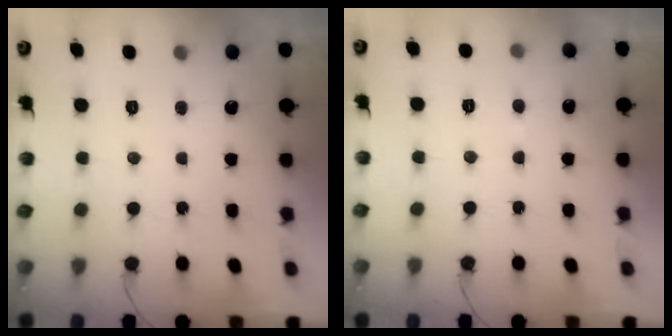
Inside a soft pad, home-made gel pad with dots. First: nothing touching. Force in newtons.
{"total": 1.7, "press": 1.6, "slide": 0.4}